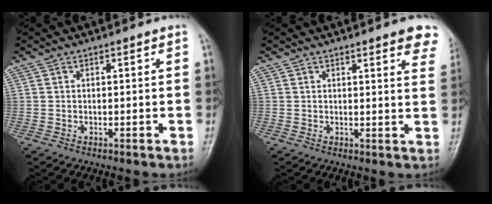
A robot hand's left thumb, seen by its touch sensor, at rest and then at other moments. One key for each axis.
{"total": 7.7, "fx": 5.5, "fy": 1.8, "fz": 5.0, "tx": -0.035, "ty": -0.020, "tz": 0.050}